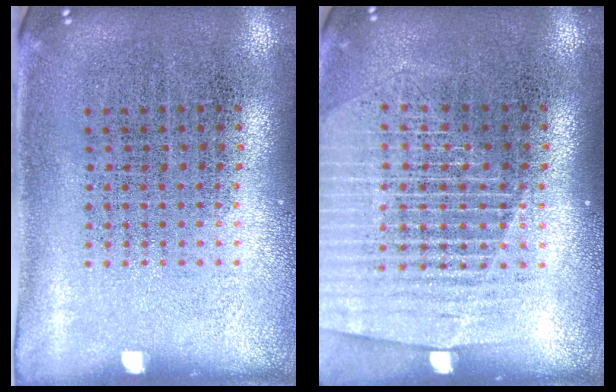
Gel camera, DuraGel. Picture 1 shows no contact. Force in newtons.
{"total": 1.4, "press": 1.3, "slide": 0.5}